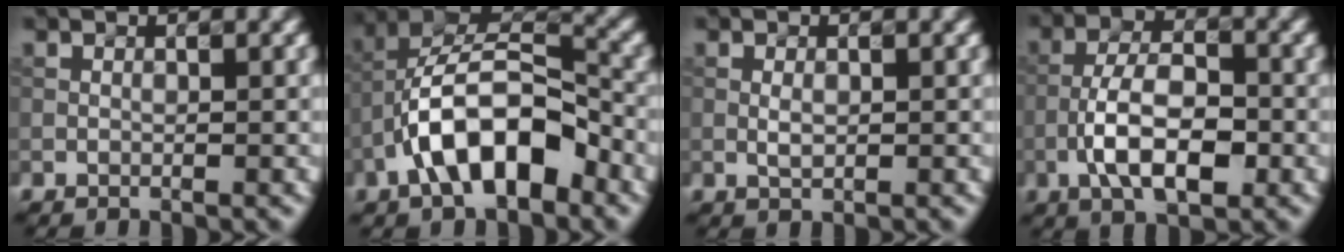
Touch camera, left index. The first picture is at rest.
{"total": 9.5, "force": [-3.9, 4.5, 7.4], "torque": [-0.130, 0.020, -0.074]}
{"total": 1.1, "force": [0.0, 0.6, 0.9], "torque": [-0.022, -0.002, 0.000]}
{"total": 6.4, "force": [-2.2, 2.8, 5.3], "torque": [-0.095, 0.005, -0.045]}